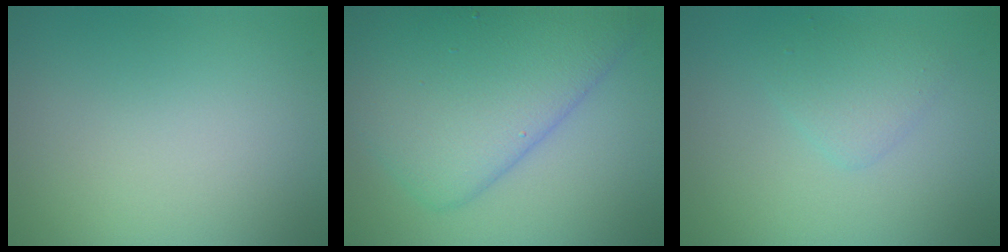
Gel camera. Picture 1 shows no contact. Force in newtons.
{"total": 9.0, "press": 9.0, "slide": 0.2}
{"total": 1.8, "press": 1.8, "slide": 0.1}